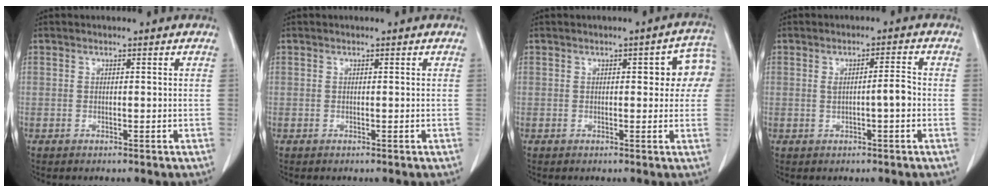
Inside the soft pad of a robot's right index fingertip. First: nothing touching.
{"total": 0.0}
{"total": 6.8, "force": [1.4, 2.4, 6.2], "torque": [-0.057, 0.024, 0.010]}
{"total": 3.5, "force": [-0.4, 0.4, 3.4], "torque": [-0.056, 0.005, -0.005]}